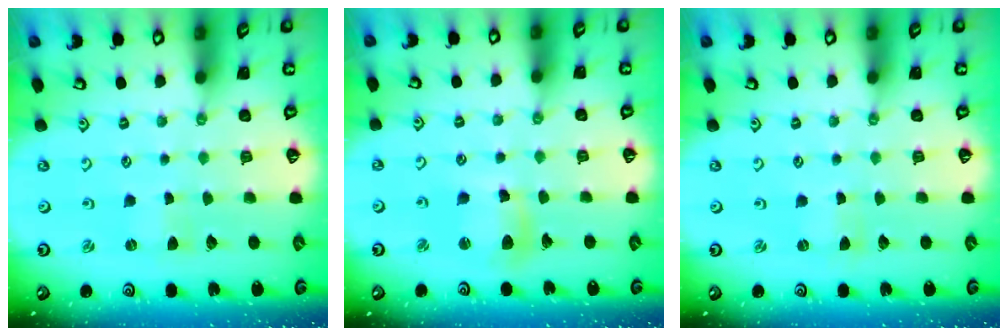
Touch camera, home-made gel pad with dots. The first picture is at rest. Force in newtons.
{"total": 9.2, "press": 9.2, "slide": 1.0}
{"total": 0.0}